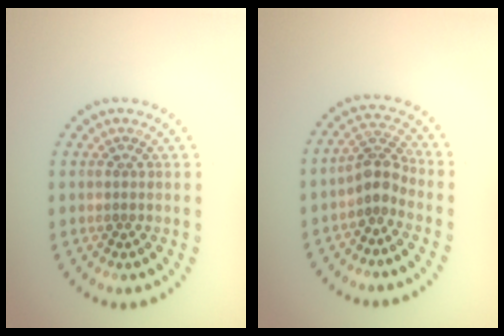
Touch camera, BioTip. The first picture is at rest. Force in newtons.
{"total": 2.5, "press": 1.9, "slide": 1.7}